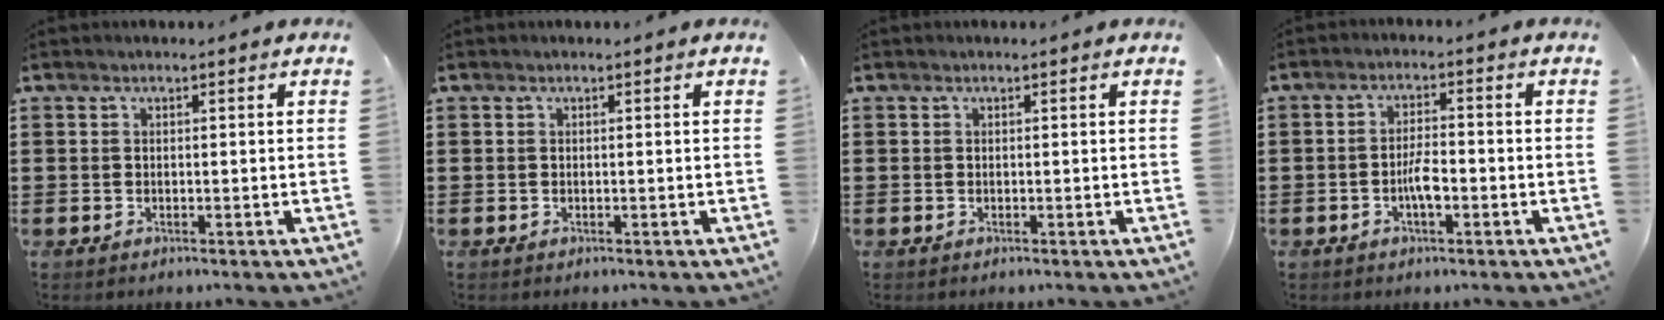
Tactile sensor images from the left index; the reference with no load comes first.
{"total": 0.0}
{"total": 0.0}
{"total": 4.0, "force": [-1.3, 1.2, 3.6], "torque": [-0.070, 0.004, -0.024]}